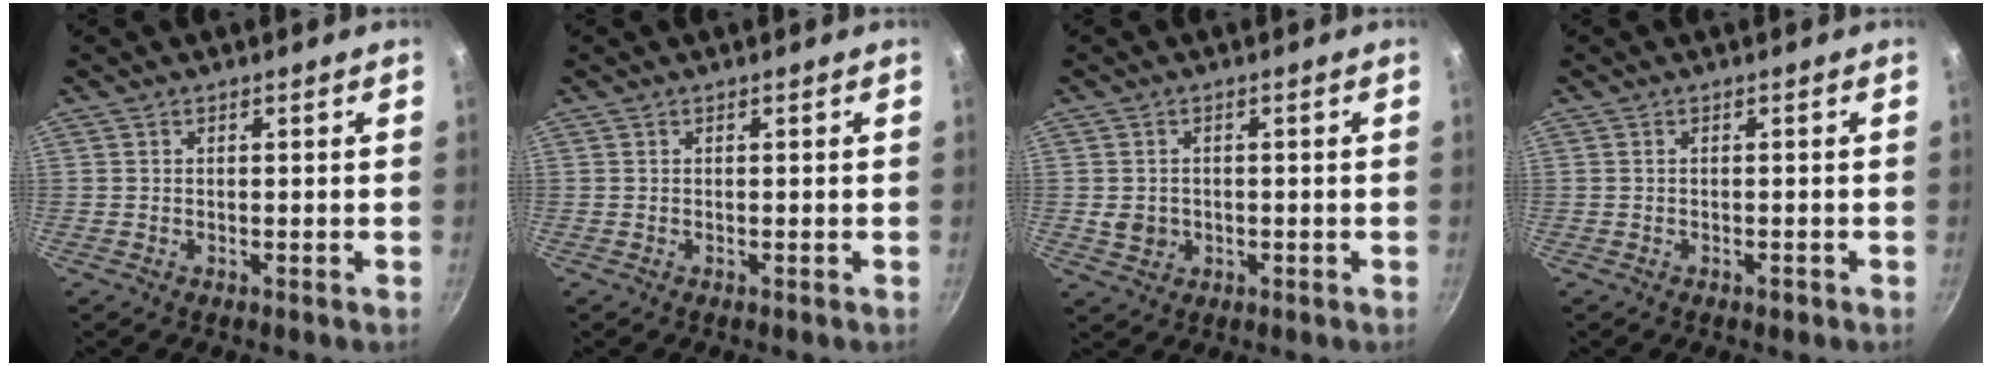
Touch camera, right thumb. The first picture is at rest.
{"total": 0.0}
{"total": 3.5, "force": [-0.3, 3.1, 1.6], "torque": [-0.020, 0.005, 0.000]}
{"total": 1.0, "force": [-0.6, 0.5, 0.6], "torque": [-0.009, 0.006, -0.006]}